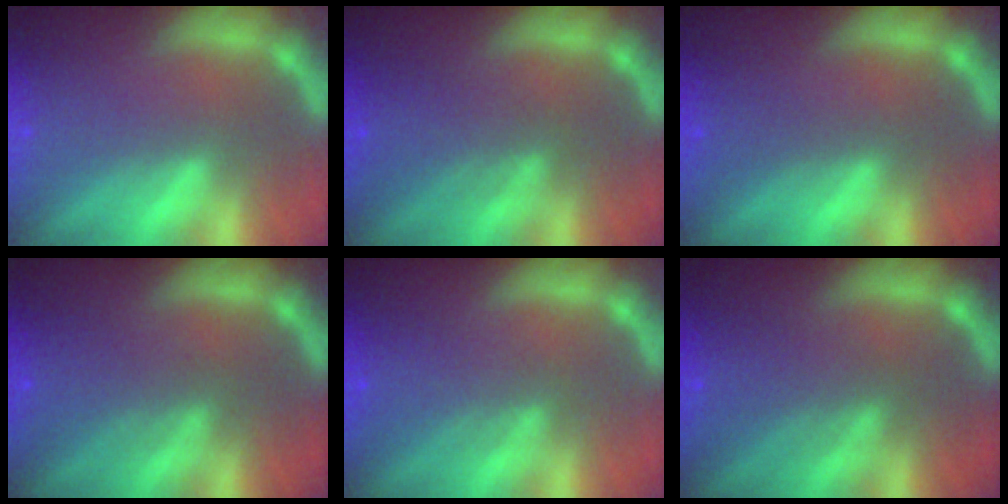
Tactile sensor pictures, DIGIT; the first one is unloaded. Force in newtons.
{"total": 3.6}
{"total": 0.9}
{"total": 3.6}
{"total": 3.6}
{"total": 4.1}